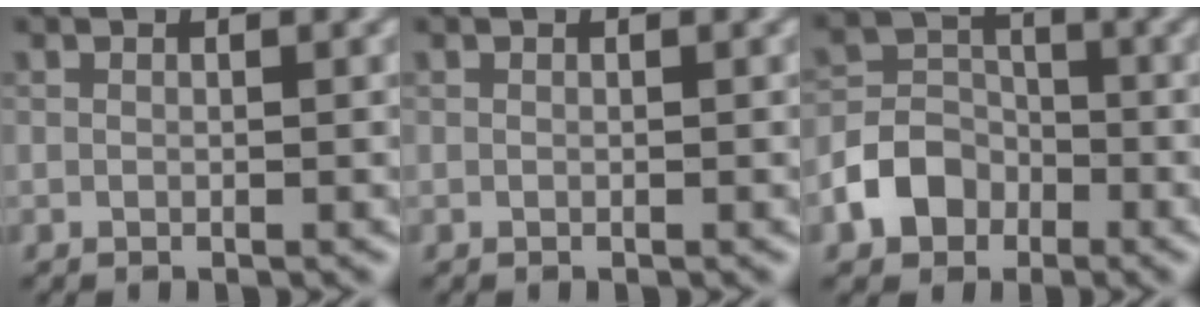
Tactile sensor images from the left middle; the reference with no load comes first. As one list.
[{"total": 0.0}, {"total": 4.6, "force": [-2.2, 3.6, 1.8], "torque": [-0.020, 0.003, -0.052]}]